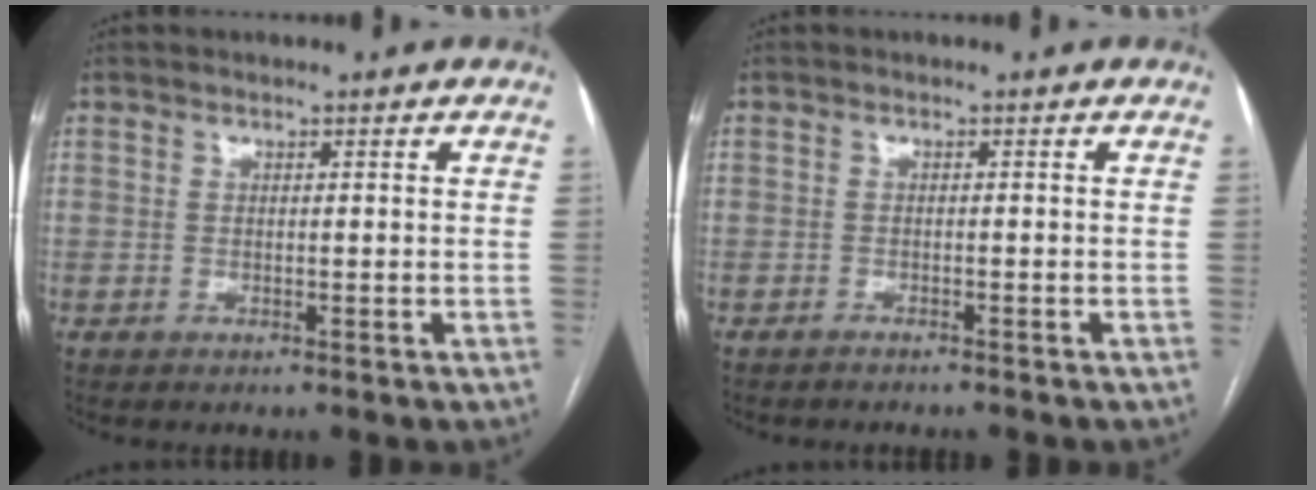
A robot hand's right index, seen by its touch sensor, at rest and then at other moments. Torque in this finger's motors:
{"motor_torque": [-0.33, -0.29, -0.07, -0.09]}